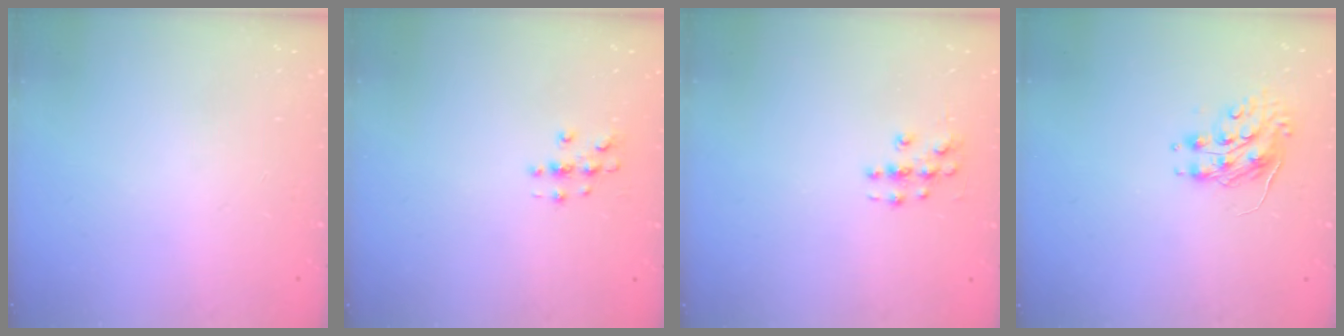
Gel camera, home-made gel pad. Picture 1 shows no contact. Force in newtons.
{"total": 2.9, "press": 2.9, "slide": 0.3}
{"total": 3.7, "press": 3.7, "slide": 0.1}
{"total": 8.5, "press": 8.4, "slide": 0.6}